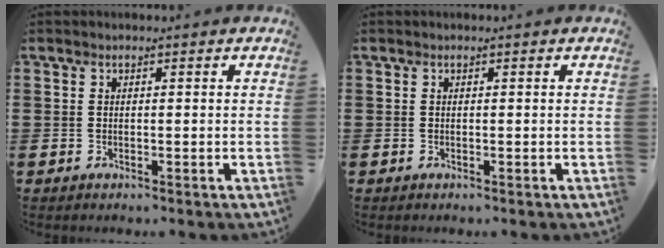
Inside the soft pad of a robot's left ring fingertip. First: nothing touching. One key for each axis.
{"total": 0.0}